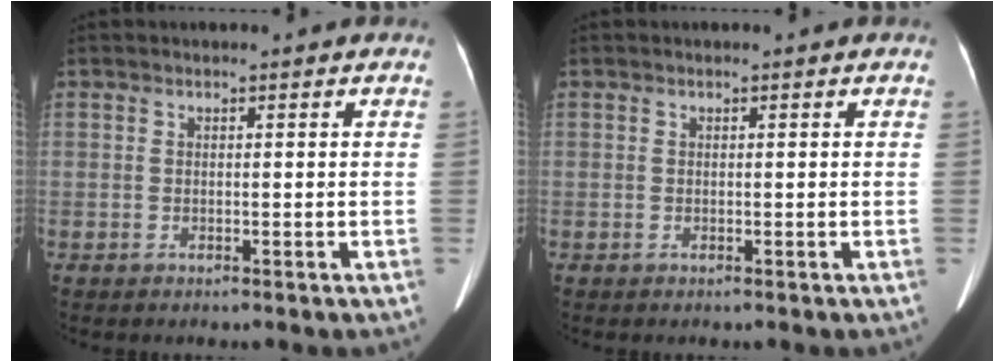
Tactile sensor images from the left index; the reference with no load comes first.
{"total": 0.0}